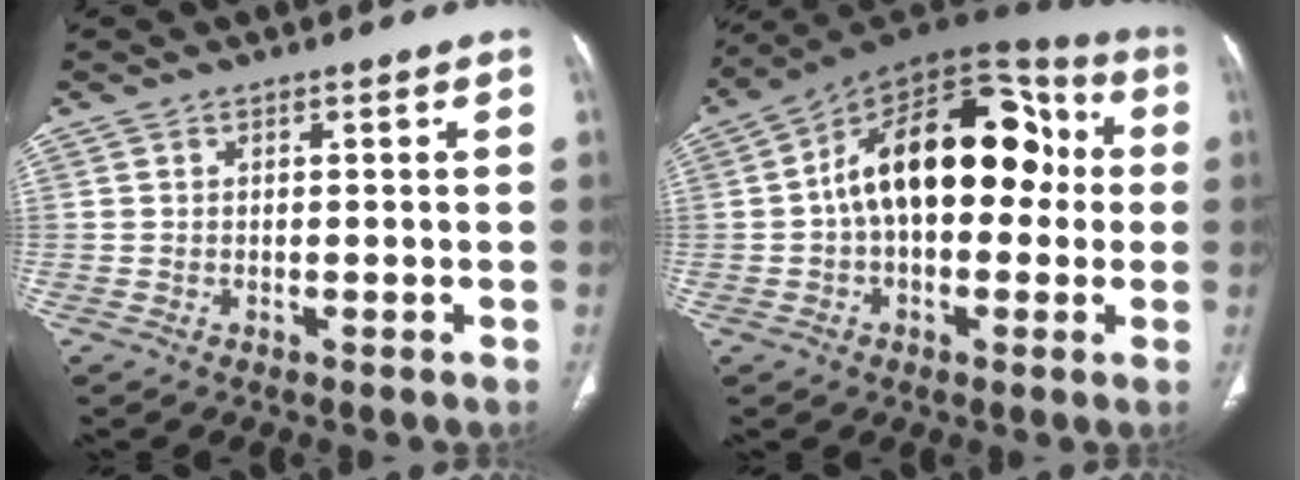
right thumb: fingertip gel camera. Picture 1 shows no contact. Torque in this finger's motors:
{"motor_torque": [2.51, 2.49, 1.81, -0.39, 0.21]}